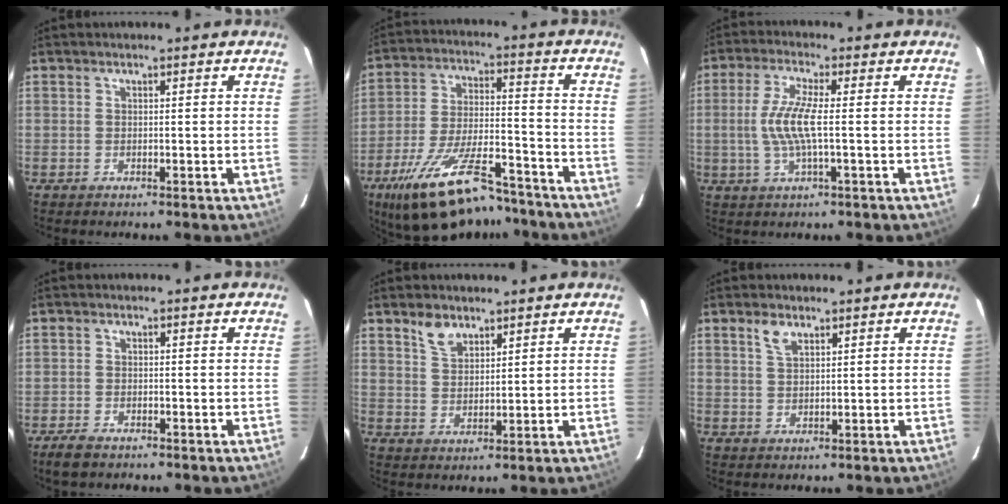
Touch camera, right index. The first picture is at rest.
{"total": 21.0, "force": [-15.8, 6.7, 12.0], "torque": [-0.229, -0.027, -0.248]}
{"total": 7.6, "force": [-0.6, 1.0, 7.5], "torque": [-0.155, -0.002, -0.010]}
{"total": 3.7, "force": [-2.9, 1.5, 1.7], "torque": [-0.050, -0.007, -0.056]}
{"total": 4.6, "force": [3.3, 2.4, 2.1], "torque": [-0.035, 0.007, 0.064]}
{"total": 2.9, "force": [1.8, 1.4, 1.8], "torque": [-0.034, 0.005, 0.036]}